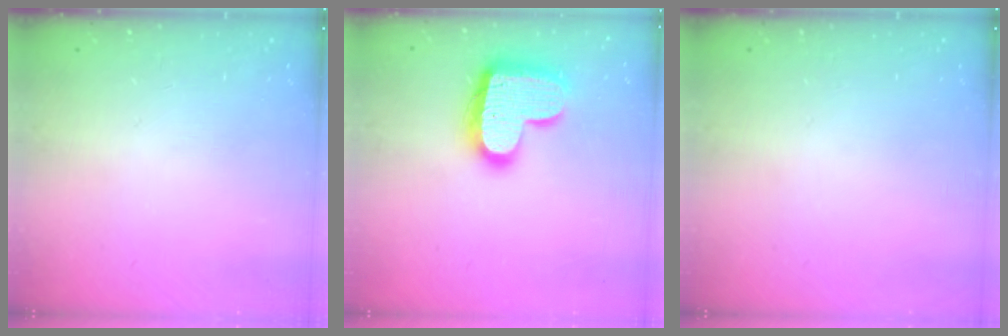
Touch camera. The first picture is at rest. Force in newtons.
{"total": 19.3, "press": 19.3, "slide": 1.3}
{"total": 0.0}